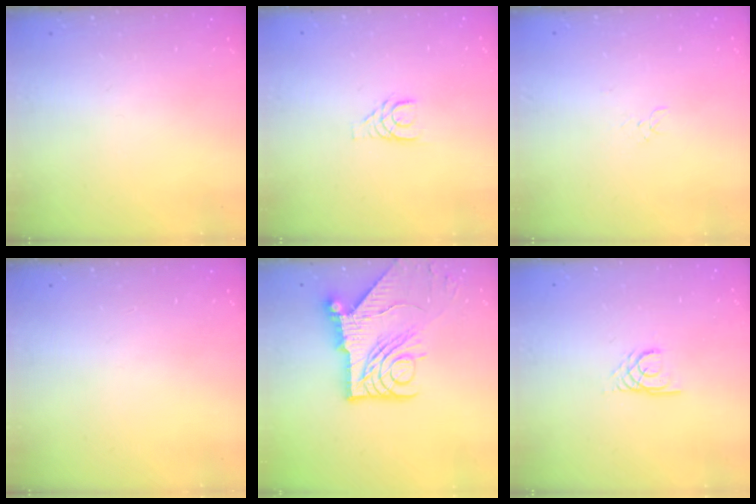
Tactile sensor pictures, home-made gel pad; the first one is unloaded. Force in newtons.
{"total": 3.8, "press": 3.8, "slide": 0.4}
{"total": 3.5, "press": 3.5, "slide": 0.2}
{"total": 0.0}
{"total": 15.2, "press": 15.1, "slide": 1.8}
{"total": 2.3, "press": 2.3, "slide": 0.1}